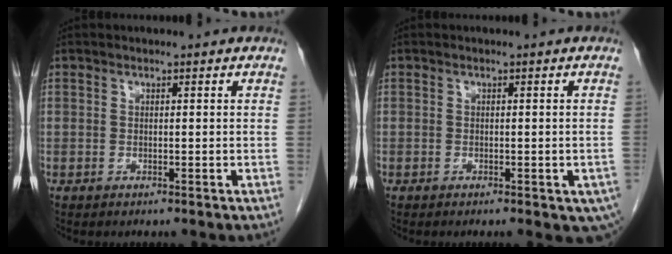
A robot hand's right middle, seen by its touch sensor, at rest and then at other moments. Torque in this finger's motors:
{"motor_torque": [1.15, -0.99, 0.17, 0.03]}